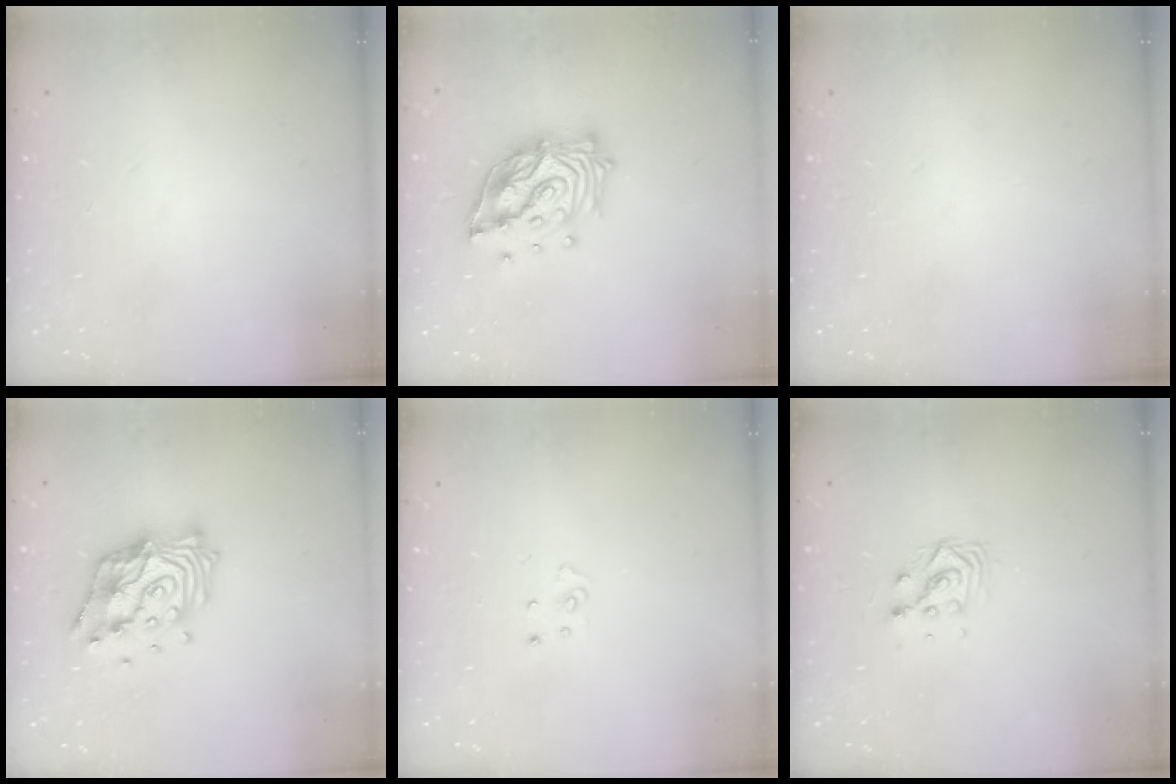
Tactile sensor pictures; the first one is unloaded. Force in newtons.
{"total": 15.2, "press": 15.1, "slide": 1.7}
{"total": 0.0}
{"total": 16.3, "press": 16.3, "slide": 1.3}
{"total": 3.1, "press": 3.1, "slide": 0.2}
{"total": 5.7, "press": 5.7, "slide": 0.2}